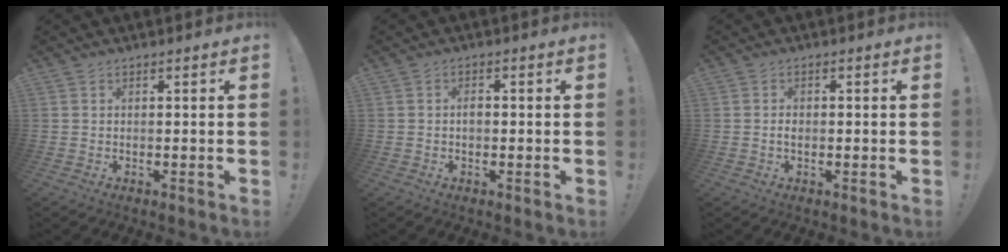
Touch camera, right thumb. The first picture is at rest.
{"total": 1.7, "force": [-0.3, 1.3, 1.1], "torque": [-0.018, 0.008, -0.007]}
{"total": 1.4, "force": [-0.4, 1.0, 0.9], "torque": [-0.022, 0.009, -0.006]}